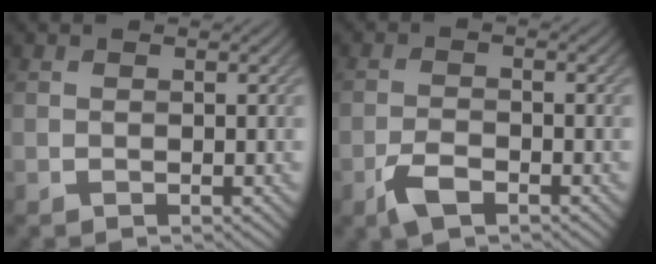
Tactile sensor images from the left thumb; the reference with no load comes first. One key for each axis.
{"total": 3.7, "fx": -2.3, "fy": 1.5, "fz": 2.4, "tx": -0.054, "ty": -0.002, "tz": -0.050}